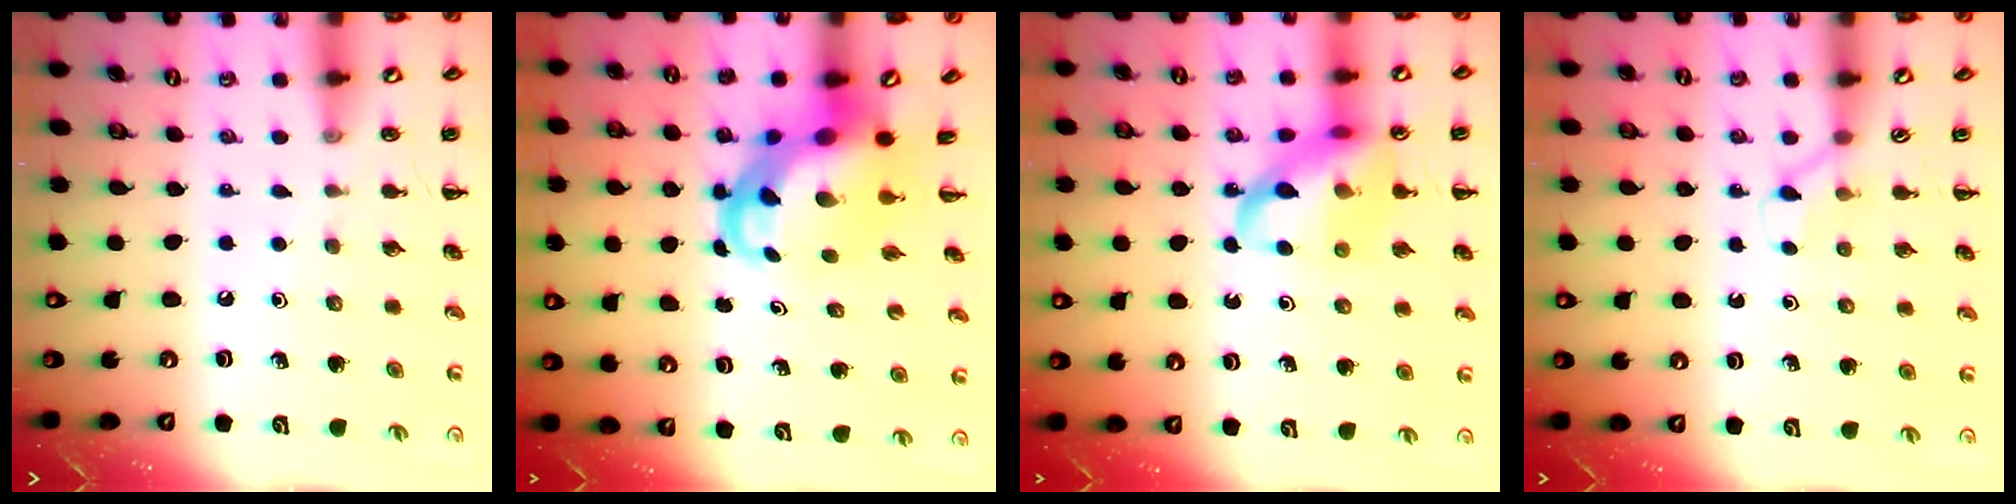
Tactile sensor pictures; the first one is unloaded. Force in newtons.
{"total": 6.1, "press": 5.9, "slide": 1.8}
{"total": 14.3, "press": 13.9, "slide": 3.4}
{"total": 2.1, "press": 2.0, "slide": 0.8}